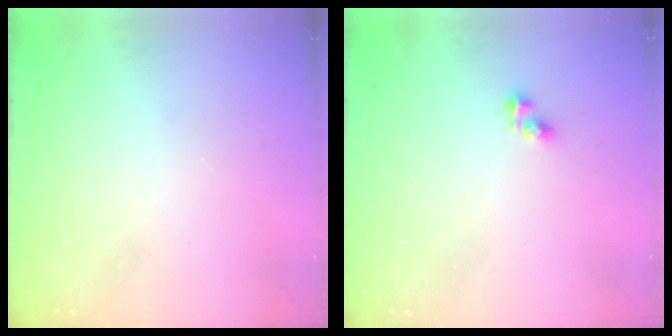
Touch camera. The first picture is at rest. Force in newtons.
{"total": 2.8, "press": 2.8, "slide": 0.3}